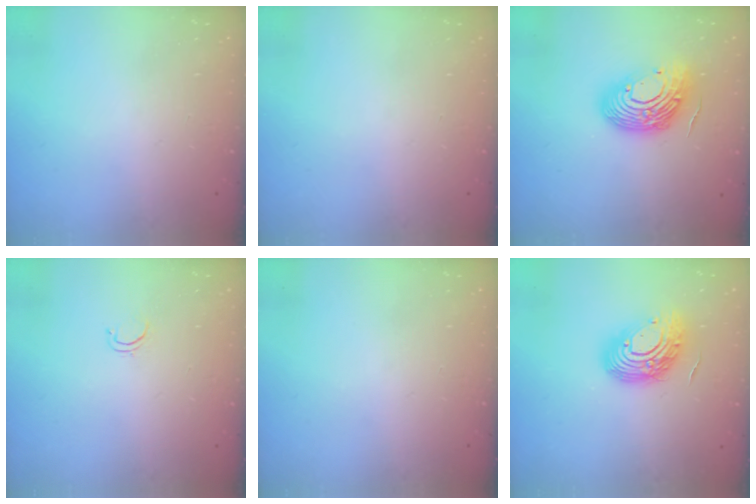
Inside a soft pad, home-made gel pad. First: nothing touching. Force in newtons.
{"total": 0.0}
{"total": 15.1, "press": 15.0, "slide": 1.9}
{"total": 2.6, "press": 2.5, "slide": 0.4}
{"total": 0.0}
{"total": 14.8, "press": 14.7, "slide": 1.5}